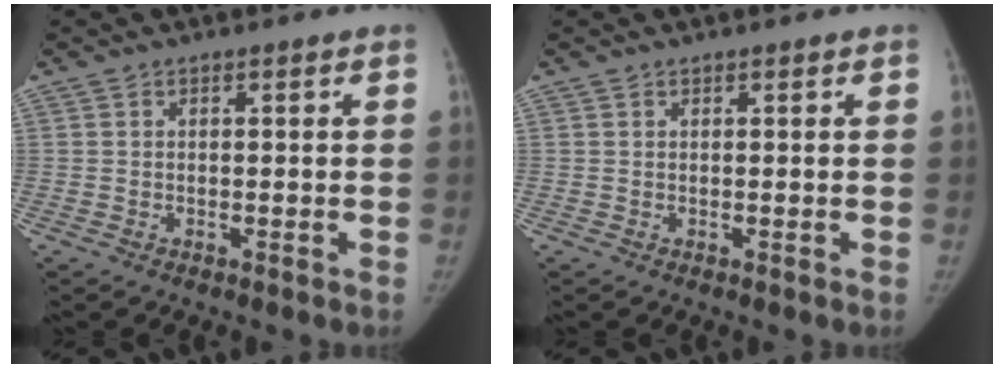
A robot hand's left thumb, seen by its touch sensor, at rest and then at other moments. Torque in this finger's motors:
{"motor_torque": [0.00, 0.00, 0.04, -0.04, 0.00]}